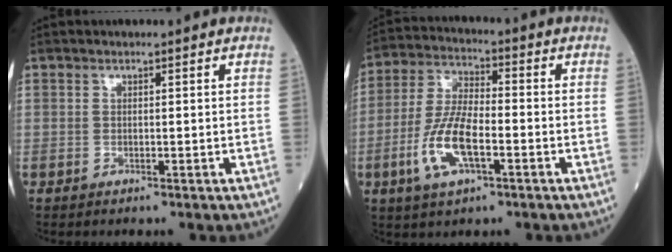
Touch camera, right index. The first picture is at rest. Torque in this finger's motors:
{"motor_torque": [1.64, -0.50, 0.77, 0.21]}